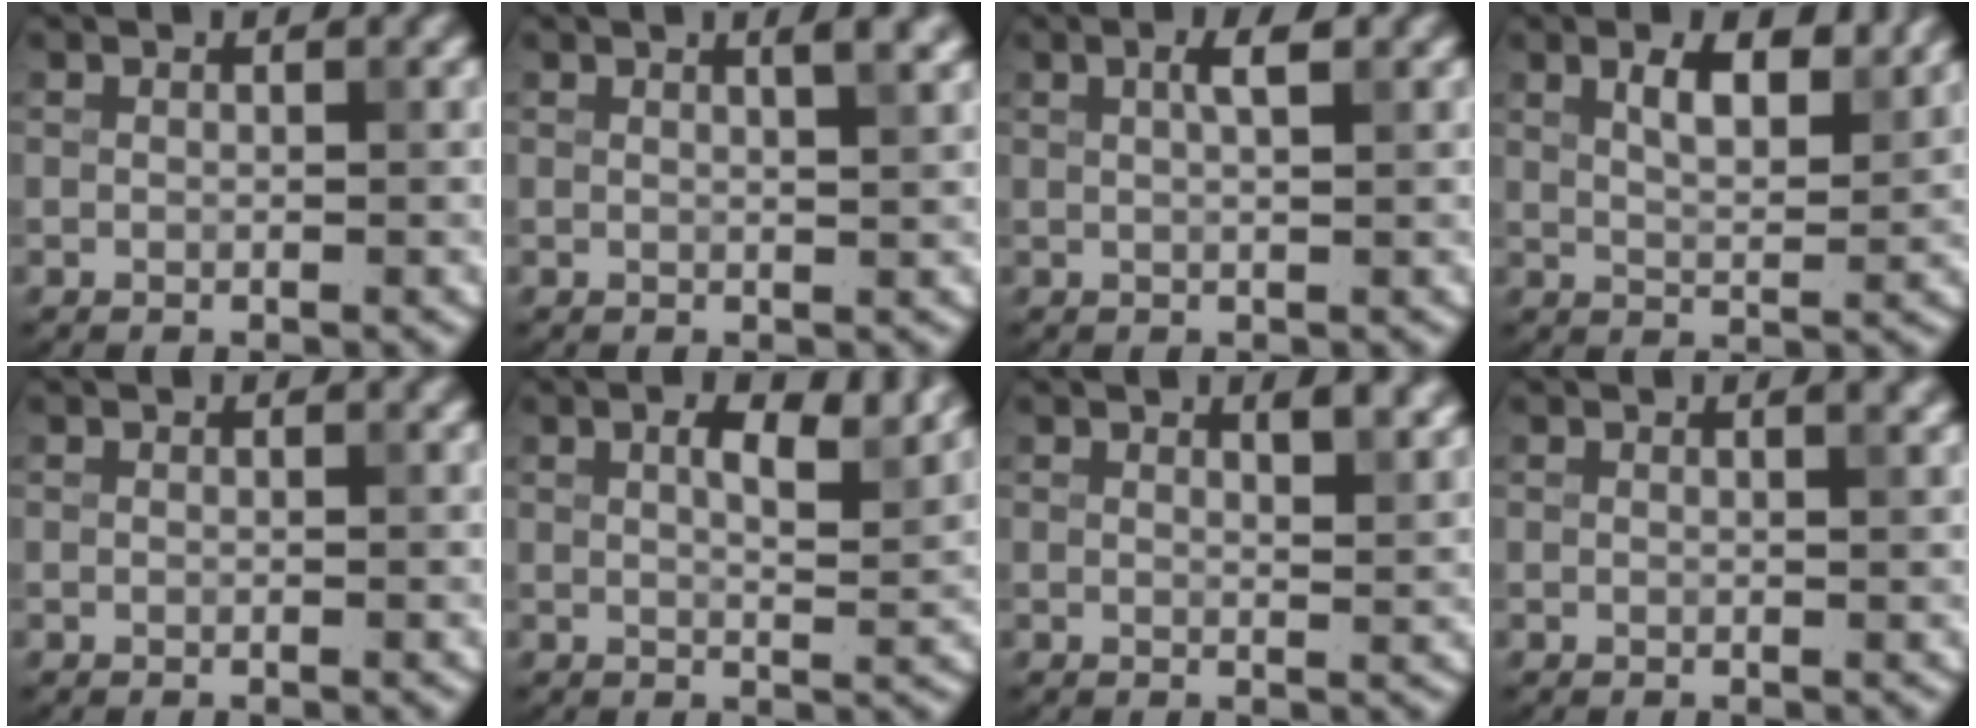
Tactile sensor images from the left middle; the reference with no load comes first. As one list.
[{"total": 2.4, "force": [1.3, 0.8, 1.9], "torque": [-0.012, 0.008, 0.003]}, {"total": 1.9, "force": [0.8, 0.4, 1.7], "torque": [-0.024, 0.006, 0.011]}, {"total": 4.3, "force": [2.4, 1.5, 3.3], "torque": [-0.060, 0.001, 0.041]}, {"total": 0.0}, {"total": 4.5, "force": [2.2, 1.5, 3.6], "torque": [-0.057, 0.001, 0.036]}, {"total": 2.4, "force": [1.6, 0.8, 1.7], "torque": [-0.013, 0.001, 0.024]}, {"total": 1.3, "force": [0.8, 0.5, 0.9], "torque": [-0.005, 0.002, 0.006]}]